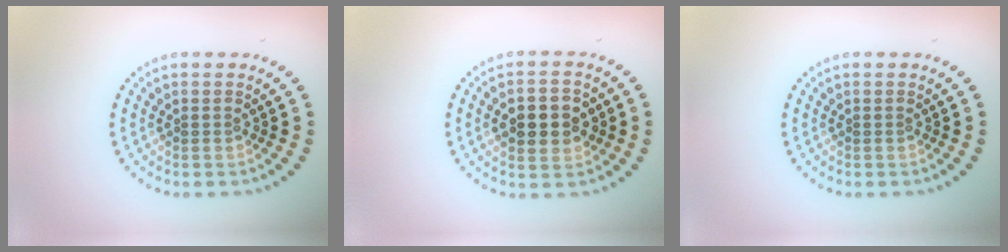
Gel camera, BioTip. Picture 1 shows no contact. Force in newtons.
{"total": 4.5, "press": 4.5, "slide": 0.2}
{"total": 0.0}